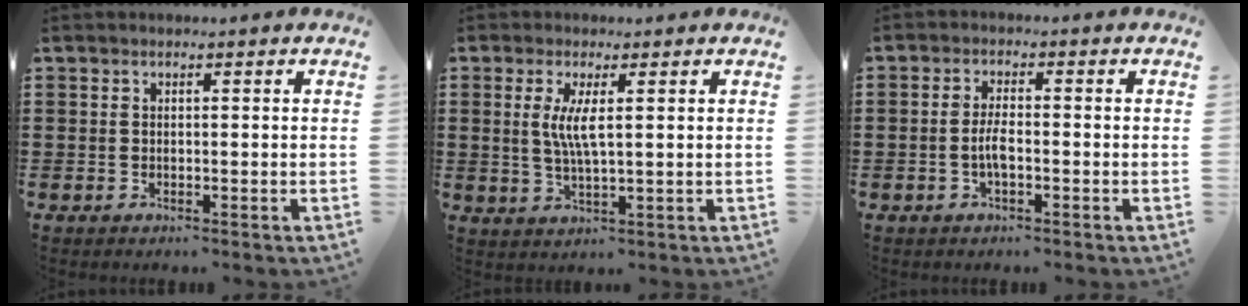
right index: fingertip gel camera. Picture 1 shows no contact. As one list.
[{"total": 4.6, "force": [0.9, 0.7, 4.5], "torque": [-0.088, -0.001, 0.013]}, {"total": 3.2, "force": [-0.9, 0.6, 3.0], "torque": [-0.070, -0.006, -0.021]}]